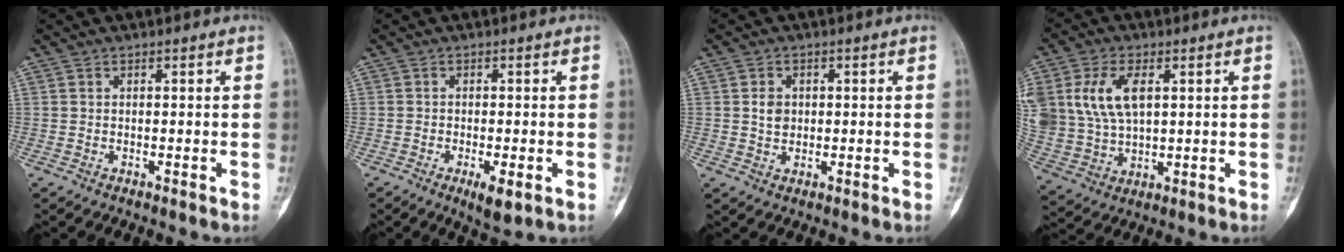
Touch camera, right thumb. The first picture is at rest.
{"total": 4.1, "force": [-1.7, 1.4, 3.5], "torque": [-0.054, -0.006, -0.024]}
{"total": 3.0, "force": [0.4, 2.5, 1.7], "torque": [-0.013, 0.001, 0.008]}
{"total": 14.0, "force": [3.9, 8.5, 10.5], "torque": [-0.222, -0.002, 0.086]}